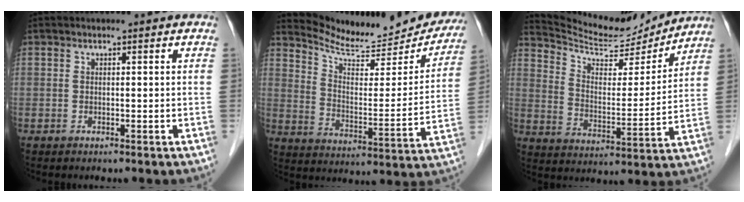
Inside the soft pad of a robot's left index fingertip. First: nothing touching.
{"total": 20.2, "force": [19.2, 3.8, 5.0], "torque": [-0.072, -0.050, 0.265]}
{"total": 14.8, "force": [14.5, 1.5, 2.5], "torque": [-0.056, -0.010, 0.233]}